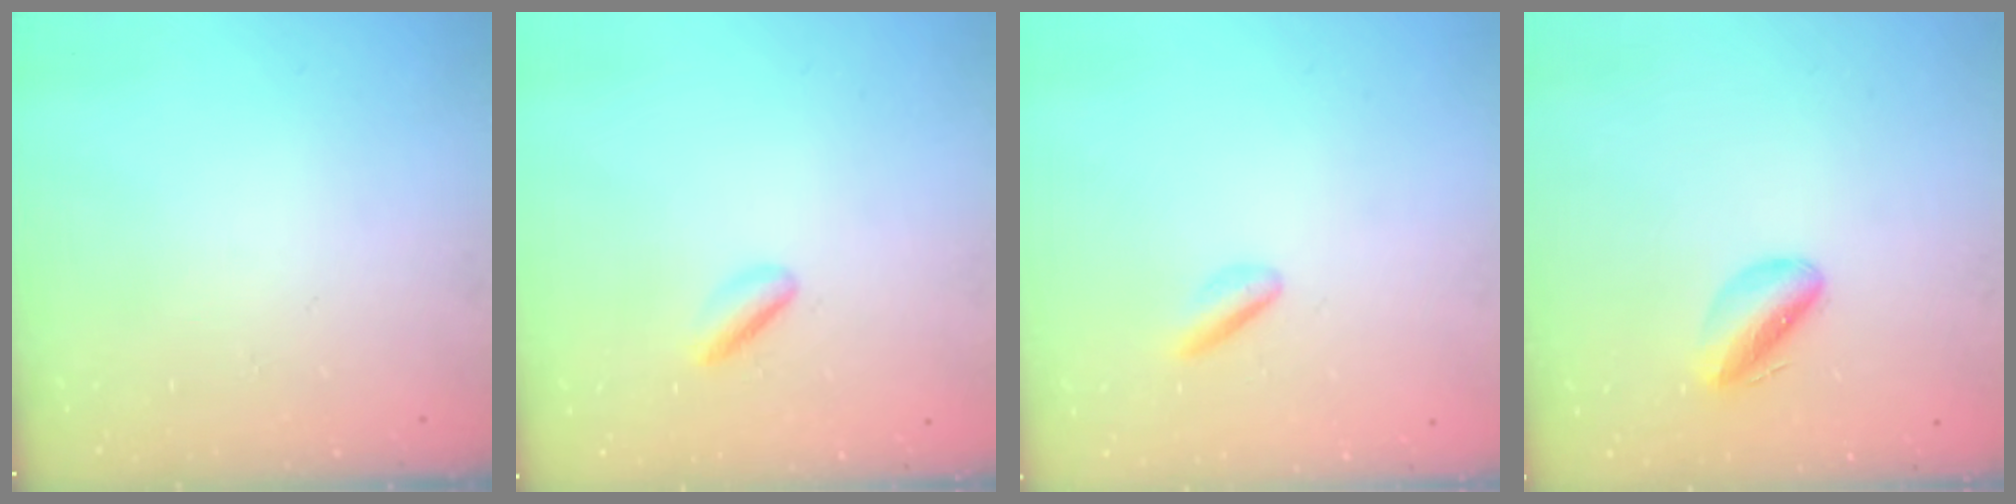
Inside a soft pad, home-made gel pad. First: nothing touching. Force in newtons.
{"total": 3.6, "press": 3.4, "slide": 1.3}
{"total": 1.2, "press": 1.1, "slide": 0.6}
{"total": 5.1, "press": 4.8, "slide": 1.6}